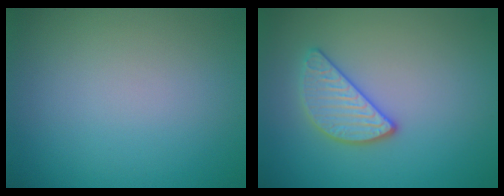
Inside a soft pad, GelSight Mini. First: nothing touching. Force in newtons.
{"total": 2.8, "press": 2.7, "slide": 0.4}